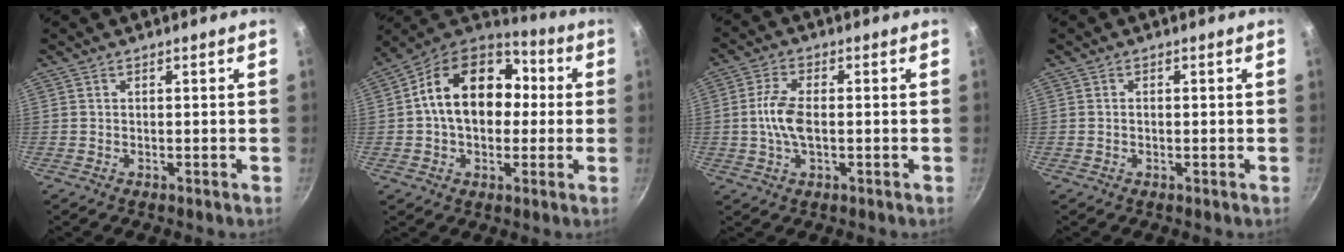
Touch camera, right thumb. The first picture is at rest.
{"total": 18.5, "force": [1.7, 13.3, 12.8], "torque": [-0.176, 0.039, 0.012]}
{"total": 6.9, "force": [-0.4, 3.5, 5.9], "torque": [-0.118, 0.012, -0.014]}
{"total": 0.8, "force": [-0.1, 0.6, 0.6], "torque": [-0.009, 0.004, -0.002]}